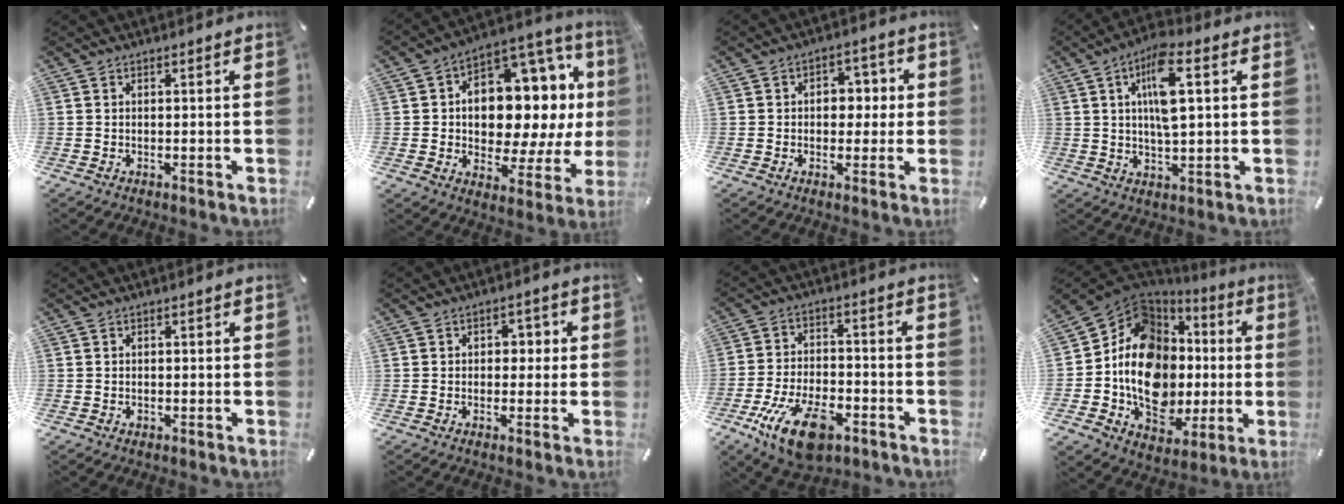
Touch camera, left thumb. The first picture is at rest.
{"total": 16.8, "force": [3.1, 11.2, 12.1], "torque": [-0.168, -0.045, 0.049]}
{"total": 6.0, "force": [-0.3, 4.8, 3.5], "torque": [-0.033, 0.002, -0.015]}
{"total": 10.9, "force": [3.3, 3.6, 9.7], "torque": [-0.179, 0.000, 0.051]}
{"total": 0.6, "force": [-0.2, 0.6, 0.1], "torque": [-0.002, 0.006, -0.006]}
{"total": 3.1, "force": [-0.6, 2.5, 1.8], "torque": [-0.020, 0.007, -0.020]}
{"total": 14.7, "force": [-8.0, 7.2, 10.0], "torque": [-0.176, 0.040, -0.134]}
{"total": 17.9, "force": [0.3, 13.6, 11.6], "torque": [-0.230, -0.032, 0.003]}